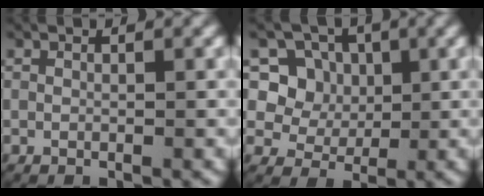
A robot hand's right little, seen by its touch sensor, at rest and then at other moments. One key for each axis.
{"total": 8.6, "fx": 0.8, "fy": 8.1, "fz": 2.7, "tx": -0.087, "ty": -0.019, "tz": 0.011}